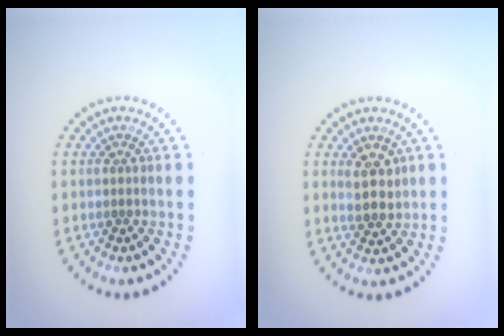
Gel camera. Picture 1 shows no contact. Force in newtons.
{"total": 2.4, "press": 2.2, "slide": 0.7}